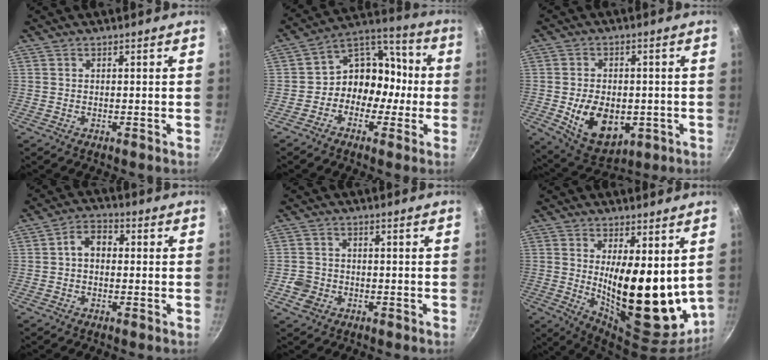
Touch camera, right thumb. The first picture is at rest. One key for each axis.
{"total": 11.7, "fx": -2.3, "fy": 9.7, "fz": 6.3, "tx": -0.039, "ty": 0.060, "tz": -0.055}
{"total": 13.4, "fx": -2.5, "fy": 9.1, "fz": 9.5, "tx": -0.125, "ty": -0.005, "tz": -0.018}
{"total": 5.0, "fx": 0.2, "fy": 3.6, "fz": 3.5, "tx": -0.040, "ty": 0.014, "tz": -0.007}
{"total": 3.9, "fx": -1.5, "fy": 3.4, "fz": 1.3, "tx": -0.018, "ty": 0.018, "tz": -0.027}
{"total": 19.4, "fx": 2.7, "fy": 8.2, "fz": 17.4, "tx": -0.219, "ty": -0.057, "tz": 0.061}